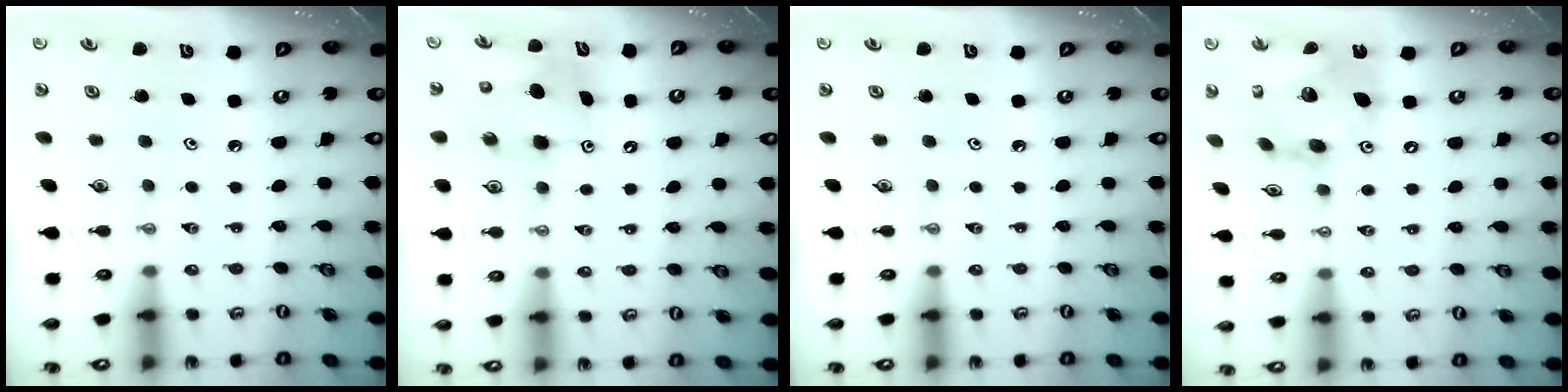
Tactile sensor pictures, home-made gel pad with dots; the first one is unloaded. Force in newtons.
{"total": 8.1, "press": 7.9, "slide": 1.8}
{"total": 0.0}
{"total": 17.7, "press": 17.6, "slide": 1.7}